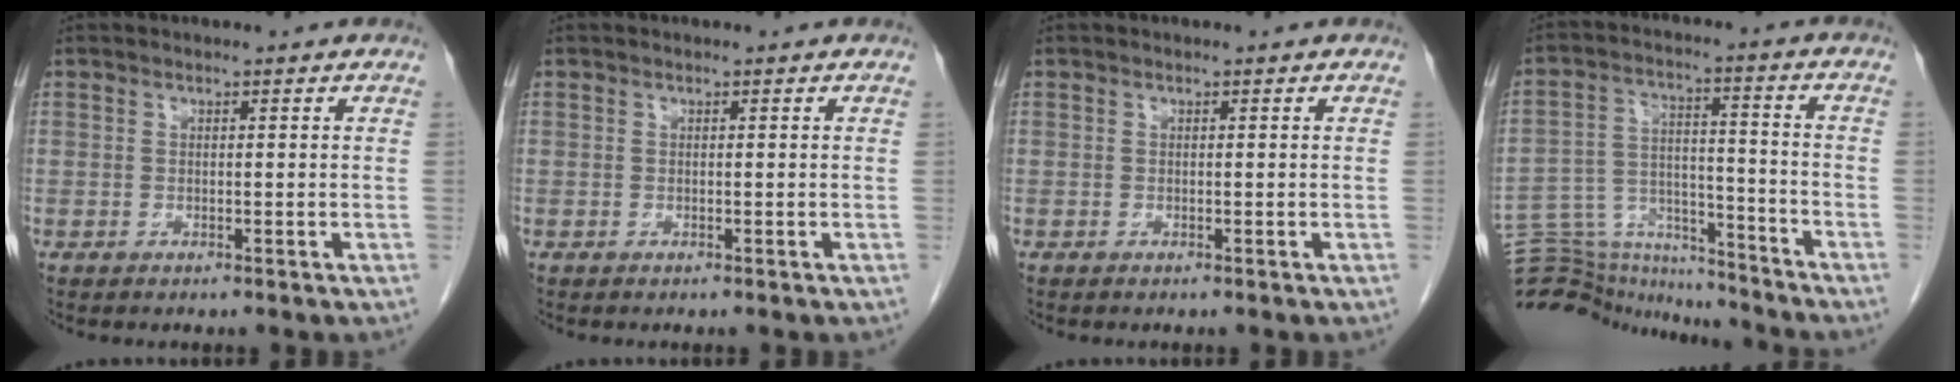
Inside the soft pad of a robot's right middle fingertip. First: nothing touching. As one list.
[{"total": 0.0}, {"total": 0.0}, {"total": 18.2, "force": [-17.6, 3.7, 3.2], "torque": [-0.079, 0.034, -0.273]}]